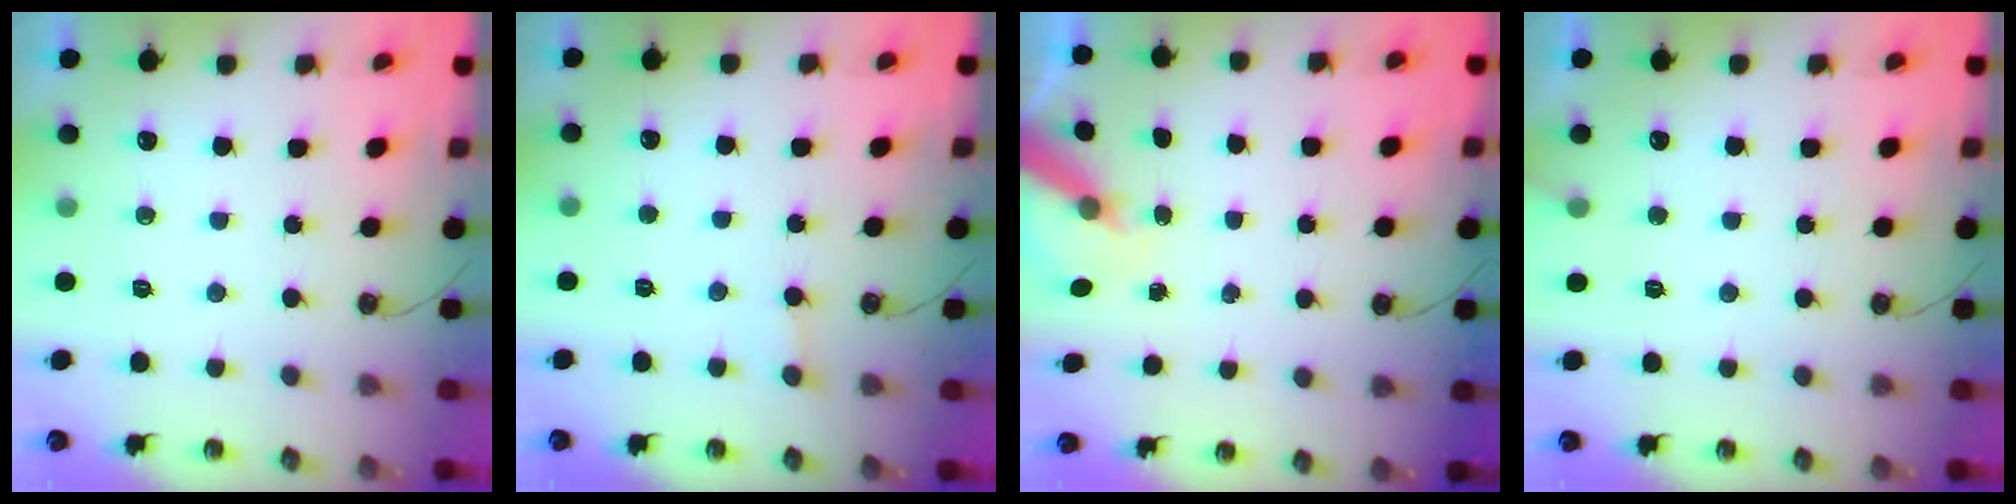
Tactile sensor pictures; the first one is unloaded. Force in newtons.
{"total": 2.0, "press": 2.0, "slide": 0.1}
{"total": 6.5, "press": 6.4, "slide": 0.7}
{"total": 4.5, "press": 4.5, "slide": 0.2}